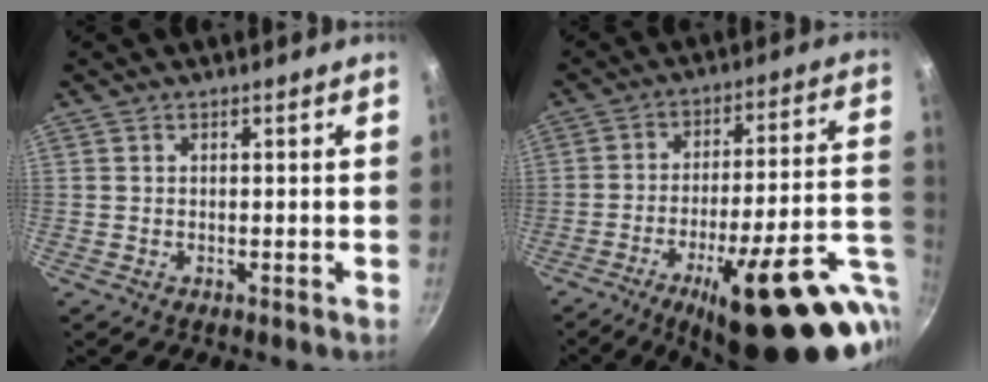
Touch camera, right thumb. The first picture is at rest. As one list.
[{"total": 26.5, "force": [-10.2, 7.6, 23.2], "torque": [-0.281, 0.026, -0.140]}]